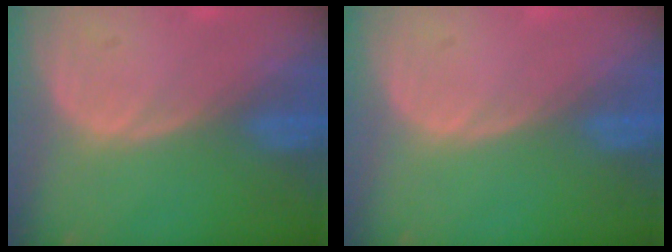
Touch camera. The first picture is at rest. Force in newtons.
{"total": 0.0}